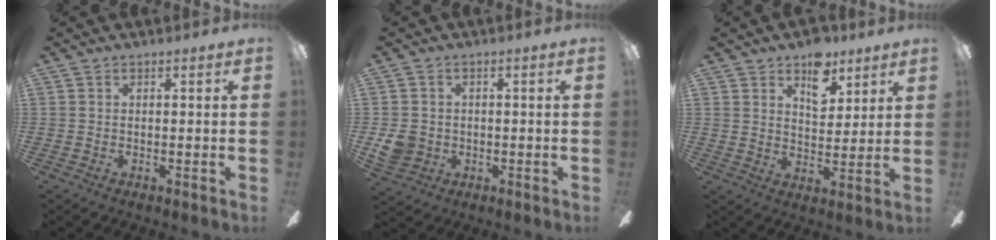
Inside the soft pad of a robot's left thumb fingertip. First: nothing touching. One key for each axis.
{"total": 5.1, "fx": -0.3, "fy": 4.7, "fz": 1.9, "tx": -0.035, "ty": 0.004, "tz": -0.005}
{"total": 9.5, "fx": 6.1, "fy": 5.4, "fz": 4.8, "tx": -0.047, "ty": -0.029, "tz": 0.105}